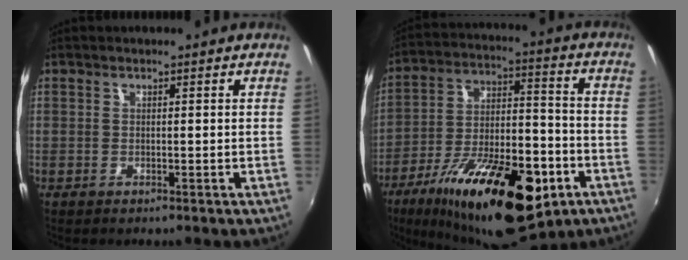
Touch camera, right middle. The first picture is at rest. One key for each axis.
{"total": 26.8, "fx": -14.3, "fy": 10.9, "fz": 19.8, "tx": -0.339, "ty": -0.020, "tz": -0.210}